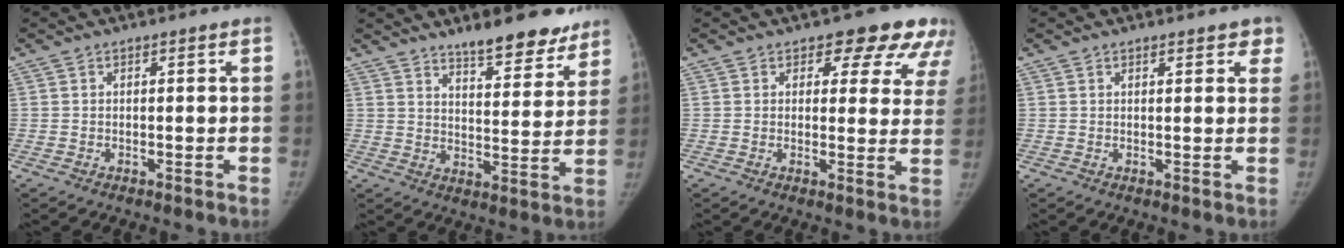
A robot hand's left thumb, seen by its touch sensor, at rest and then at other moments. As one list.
[{"total": 13.0, "force": [10.1, 4.2, 7.0], "torque": [-0.052, -0.064, 0.148]}, {"total": 10.9, "force": [7.4, 6.0, 5.4], "torque": [-0.006, -0.027, 0.066]}, {"total": 3.9, "force": [2.6, 1.6, 2.4], "torque": [-0.001, -0.005, 0.027]}]